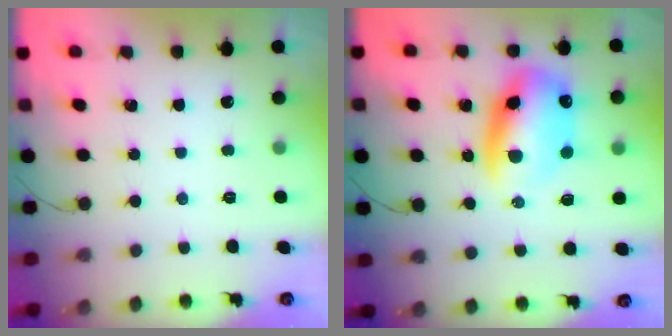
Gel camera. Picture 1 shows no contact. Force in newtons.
{"total": 14.3, "press": 13.8, "slide": 3.7}